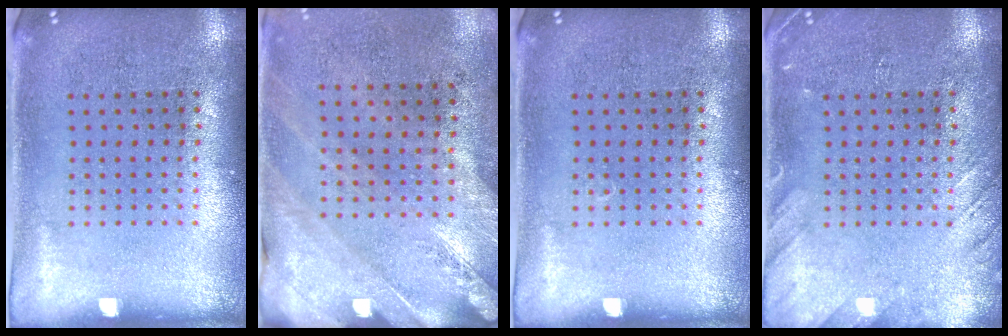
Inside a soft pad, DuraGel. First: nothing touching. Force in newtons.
{"total": 2.5, "press": 2.0, "slide": 1.4}
{"total": 0.0}
{"total": 2.0, "press": 2.0, "slide": 0.2}